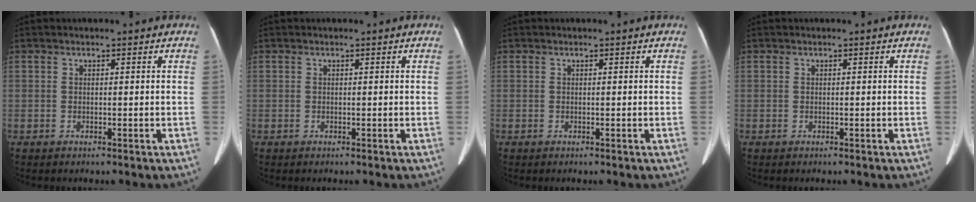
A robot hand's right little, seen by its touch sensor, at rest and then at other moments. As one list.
[{"total": 0.0}, {"total": 0.0}, {"total": 0.0}]